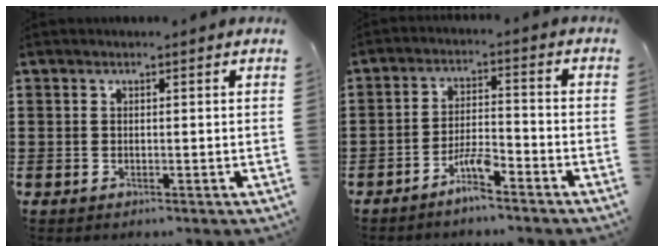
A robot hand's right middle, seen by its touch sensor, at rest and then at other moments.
{"total": 4.6, "force": [-3.7, 0.5, 2.7], "torque": [-0.063, 0.001, -0.073]}